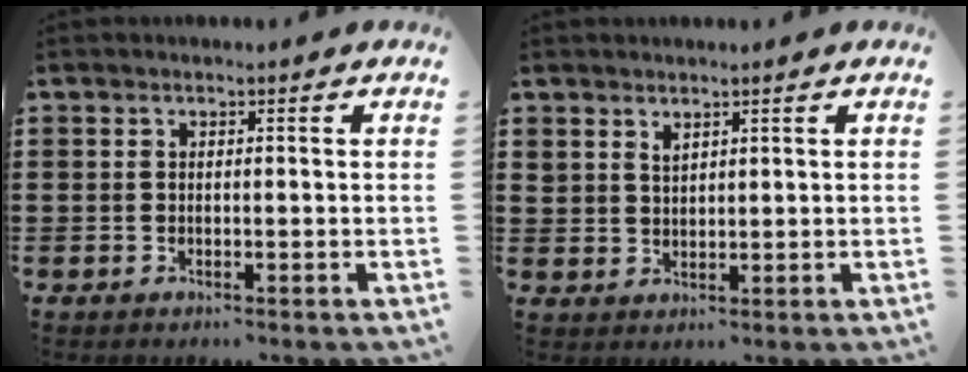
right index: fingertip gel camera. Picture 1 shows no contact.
{"total": 1.8, "force": [1.6, 0.8, 0.2], "torque": [-0.006, 0.003, 0.031]}